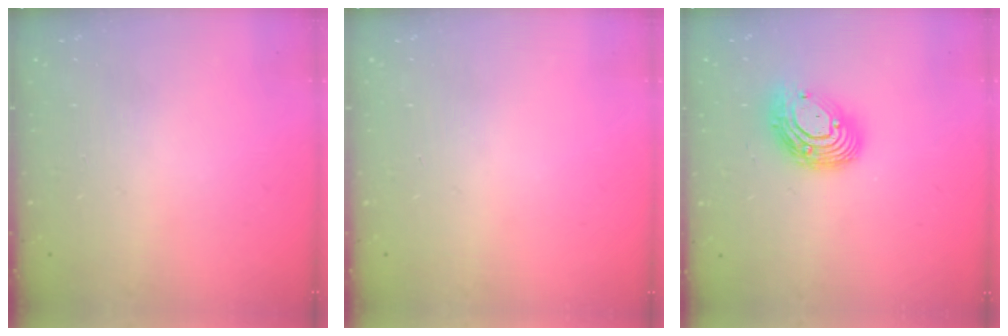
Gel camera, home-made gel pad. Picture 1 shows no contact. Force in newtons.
{"total": 0.0}
{"total": 13.0, "press": 12.9, "slide": 1.2}